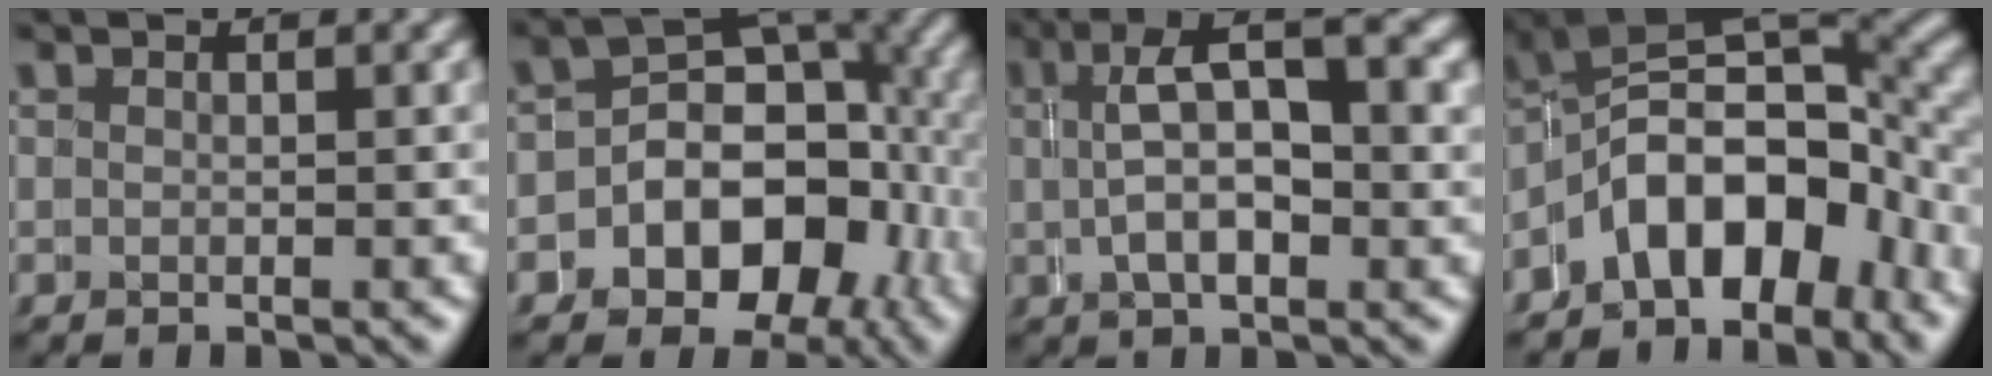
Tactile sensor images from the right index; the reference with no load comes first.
{"total": 11.0, "force": [-1.1, 8.5, 6.9], "torque": [-0.108, -0.009, -0.024]}
{"total": 5.7, "force": [1.1, 1.9, 5.3], "torque": [-0.079, 0.021, 0.013]}
{"total": 9.7, "force": [-1.2, 6.1, 7.5], "torque": [-0.121, -0.006, -0.020]}